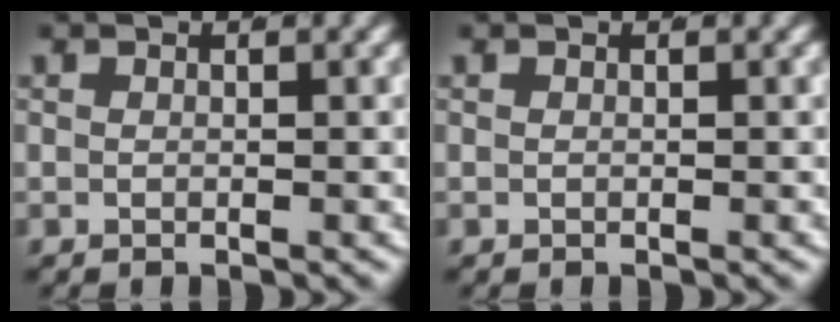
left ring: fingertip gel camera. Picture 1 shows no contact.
{"total": 0.0}